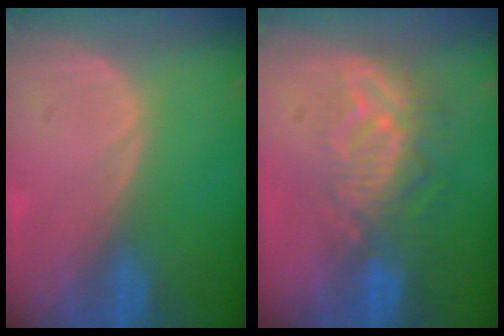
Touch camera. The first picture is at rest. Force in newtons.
{"total": 9.5, "press": 8.2, "slide": 4.7}